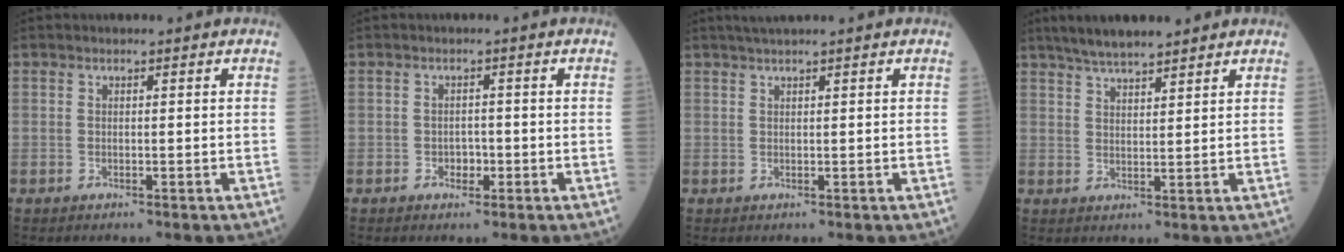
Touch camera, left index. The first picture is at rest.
{"total": 1.6, "force": [-0.7, 1.2, 0.9], "torque": [-0.012, 0.005, -0.009]}
{"total": 2.1, "force": [1.8, -0.5, 1.1], "torque": [-0.018, 0.015, 0.036]}
{"total": 8.6, "force": [7.2, 1.2, 4.5], "torque": [-0.074, 0.023, 0.123]}